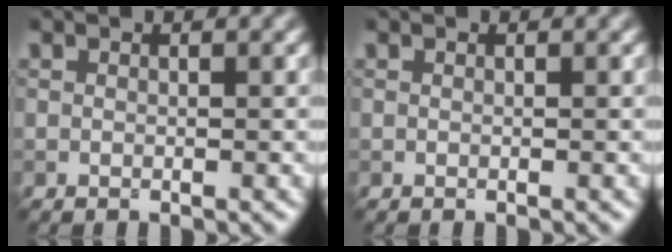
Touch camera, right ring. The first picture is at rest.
{"total": 0.0}